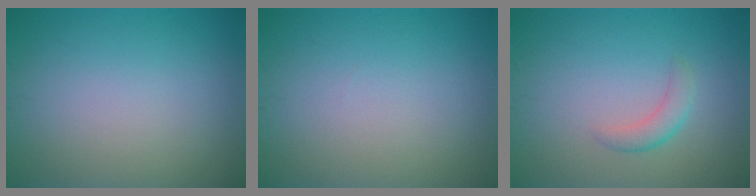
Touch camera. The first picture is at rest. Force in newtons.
{"total": 0.0}
{"total": 1.8, "press": 1.8, "slide": 0.0}